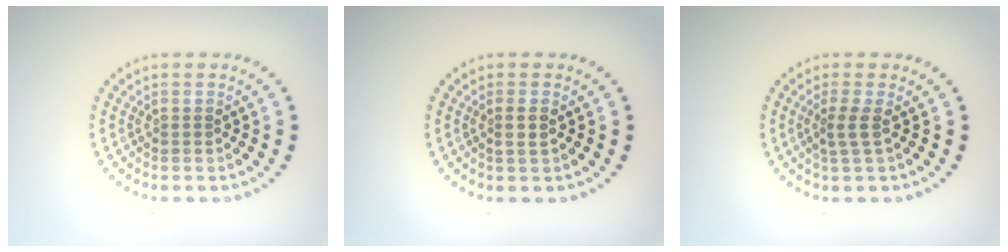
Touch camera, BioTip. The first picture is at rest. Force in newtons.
{"total": 1.0, "press": 0.9, "slide": 0.6}
{"total": 1.7, "press": 1.2, "slide": 1.3}